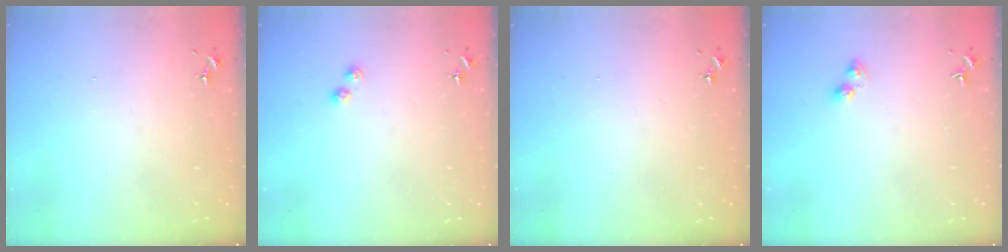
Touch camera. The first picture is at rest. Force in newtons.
{"total": 3.4, "press": 3.4, "slide": 0.4}
{"total": 0.0}
{"total": 3.5, "press": 3.4, "slide": 0.4}